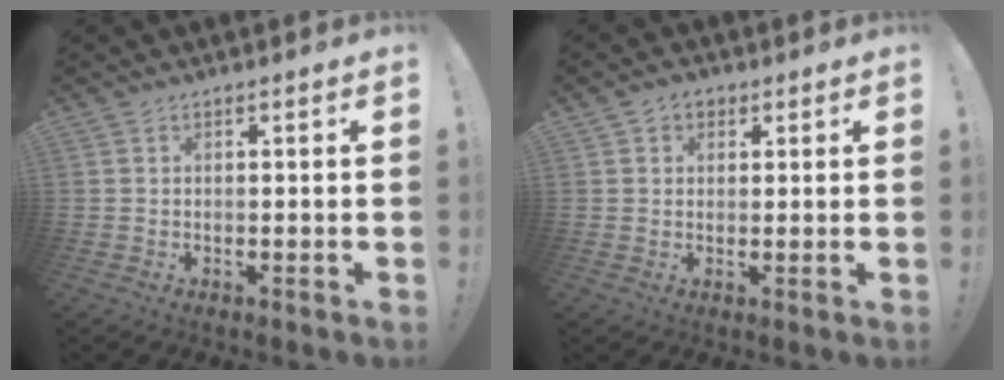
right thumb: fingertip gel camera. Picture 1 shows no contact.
{"total": 3.4, "force": [1.5, 2.8, 1.3], "torque": [-0.022, 0.001, 0.027]}